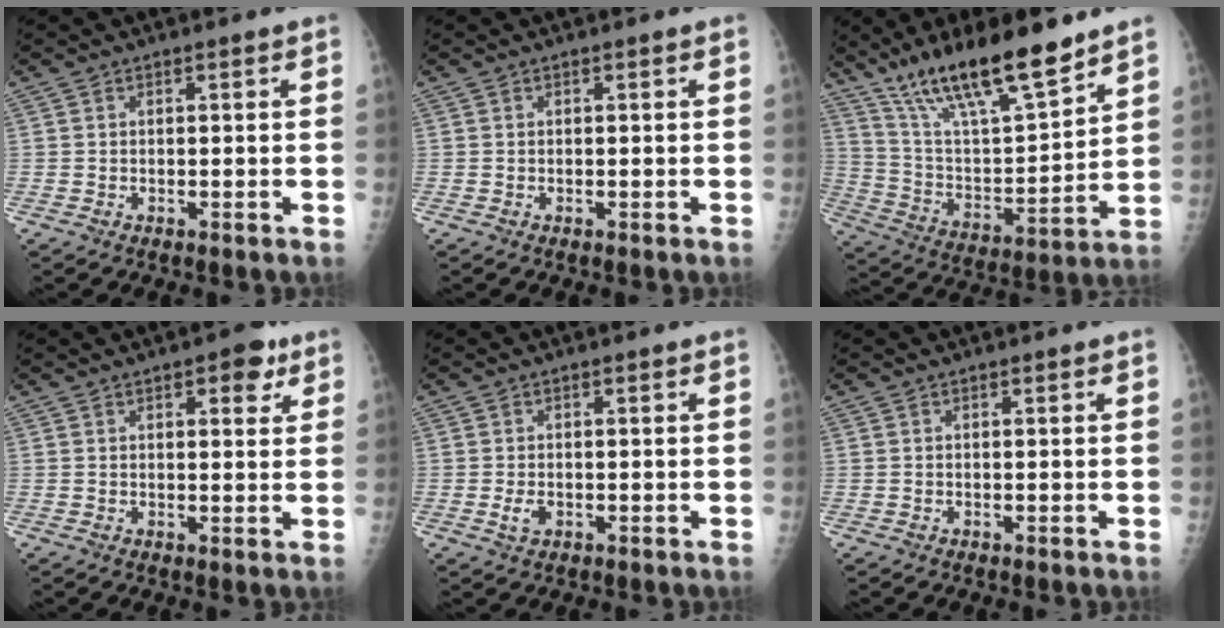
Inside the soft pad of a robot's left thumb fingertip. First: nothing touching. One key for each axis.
{"total": 0.0}
{"total": 21.3, "fx": 15.5, "fy": 4.9, "fz": 13.8, "tx": -0.216, "ty": -0.068, "tz": 0.281}
{"total": 5.4, "fx": 3.0, "fy": 2.5, "fz": 3.8, "tx": -0.026, "ty": -0.010, "tz": 0.032}
{"total": 2.2, "fx": -0.2, "fy": 1.4, "fz": 1.6, "tx": -0.027, "ty": -0.003, "tz": -0.001}
{"total": 0.0}